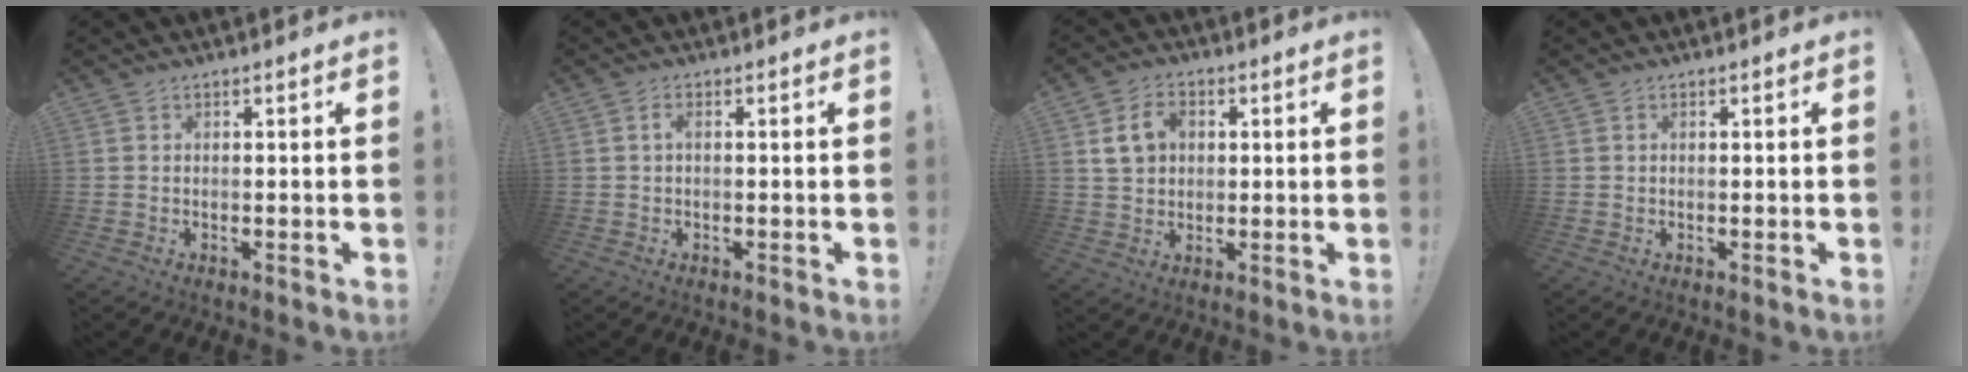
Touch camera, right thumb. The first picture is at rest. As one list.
[{"total": 1.4, "force": [-0.1, 0.4, 1.3], "torque": [-0.031, 0.007, -0.002]}, {"total": 8.2, "force": [2.5, 6.5, 4.4], "torque": [-0.076, 0.010, 0.052]}, {"total": 0.0}]